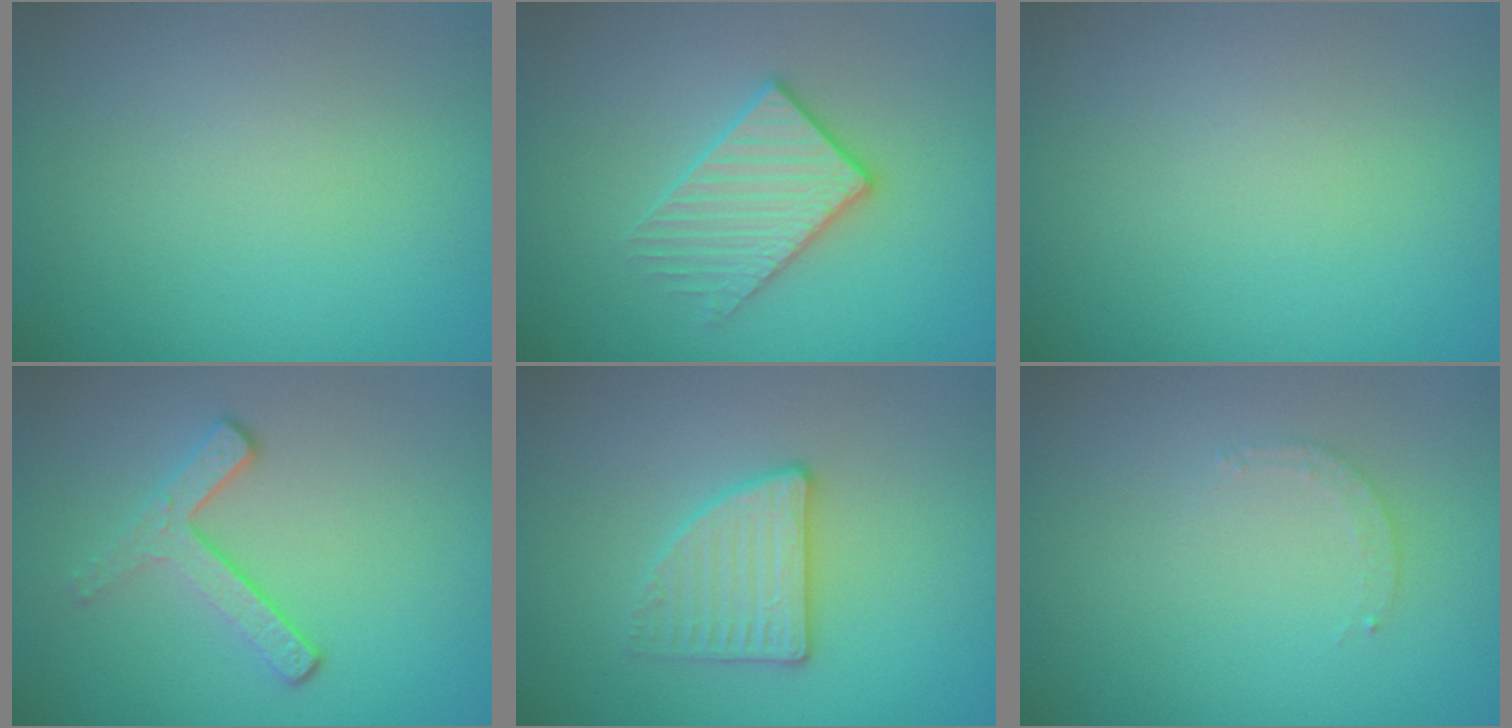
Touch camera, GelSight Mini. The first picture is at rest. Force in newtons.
{"total": 2.9, "press": 2.6, "slide": 1.2}
{"total": 0.0}
{"total": 3.2, "press": 2.2, "slide": 2.3}
{"total": 2.8, "press": 2.7, "slide": 0.7}
{"total": 0.6, "press": 0.5, "slide": 0.3}